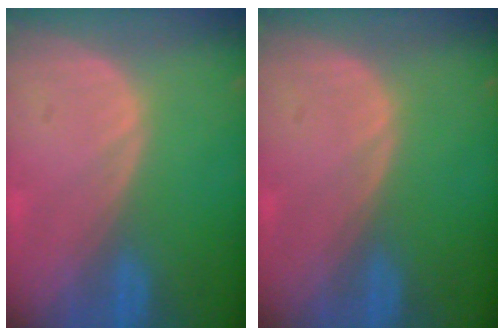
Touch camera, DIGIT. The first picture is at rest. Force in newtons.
{"total": 0.0}